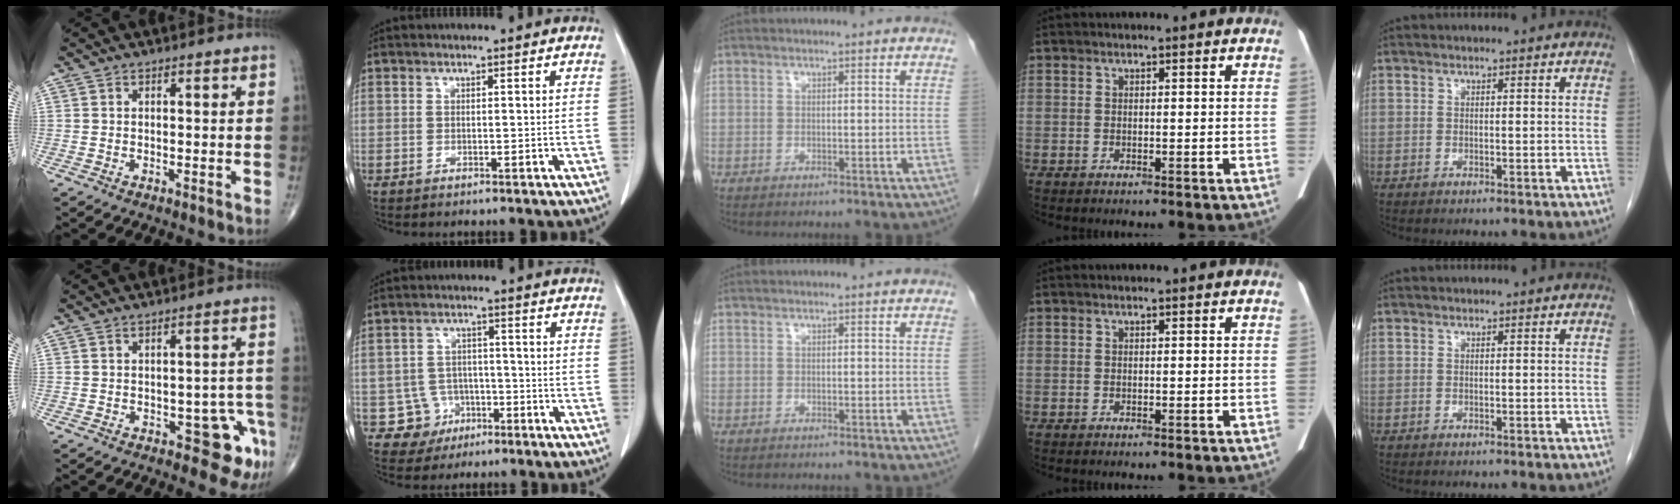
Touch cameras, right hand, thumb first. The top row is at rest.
{"thumb": {"total": 7.3, "force": [-3.2, 3.7, 5.4], "torque": [-0.028, 0.016, -0.035]}, "index": {"total": 5.7, "force": [-2.3, 5.3, -0.2], "torque": [0.012, 0.014, -0.031]}}